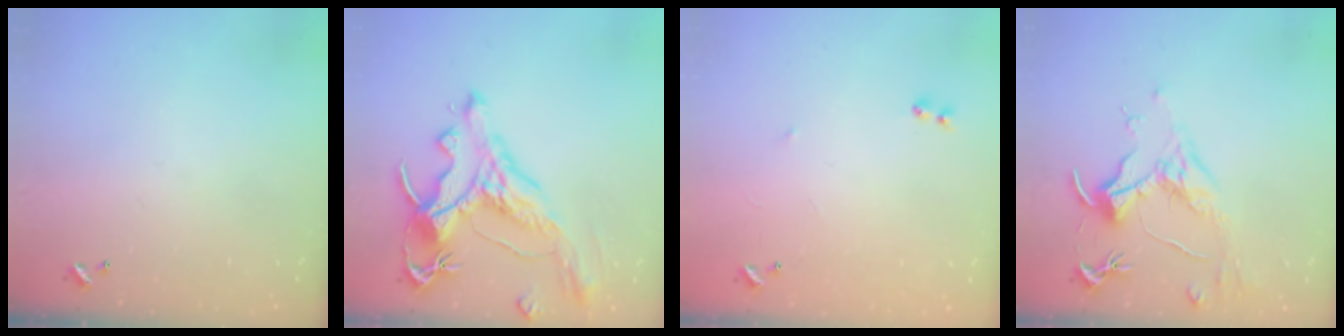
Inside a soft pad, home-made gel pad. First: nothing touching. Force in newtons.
{"total": 3.8, "press": 3.4, "slide": 1.7}
{"total": 6.4, "press": 6.4, "slide": 1.0}
{"total": 1.6, "press": 1.4, "slide": 0.7}